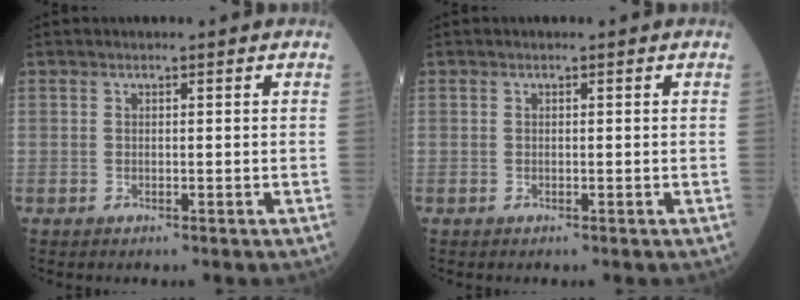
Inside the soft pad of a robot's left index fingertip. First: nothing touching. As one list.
[{"total": 0.0}]